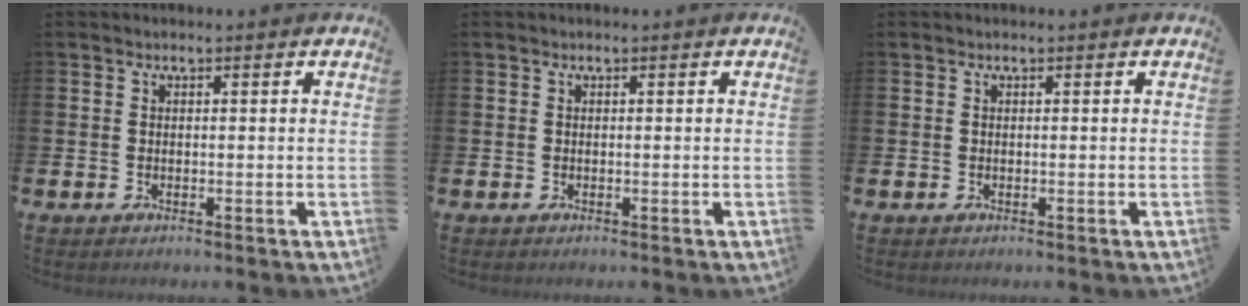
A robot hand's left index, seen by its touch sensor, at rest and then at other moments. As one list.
[{"total": 0.0}, {"total": 0.0}]